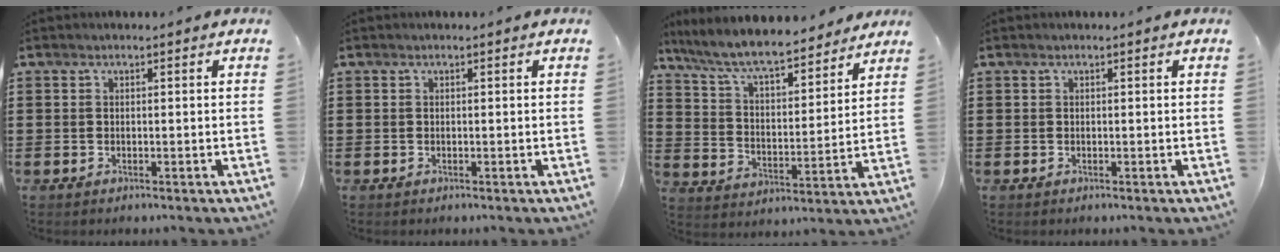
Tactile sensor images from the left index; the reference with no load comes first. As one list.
[{"total": 0.0}, {"total": 8.6, "force": [7.8, 1.1, 3.6], "torque": [-0.101, -0.043, 0.132]}, {"total": 0.0}]